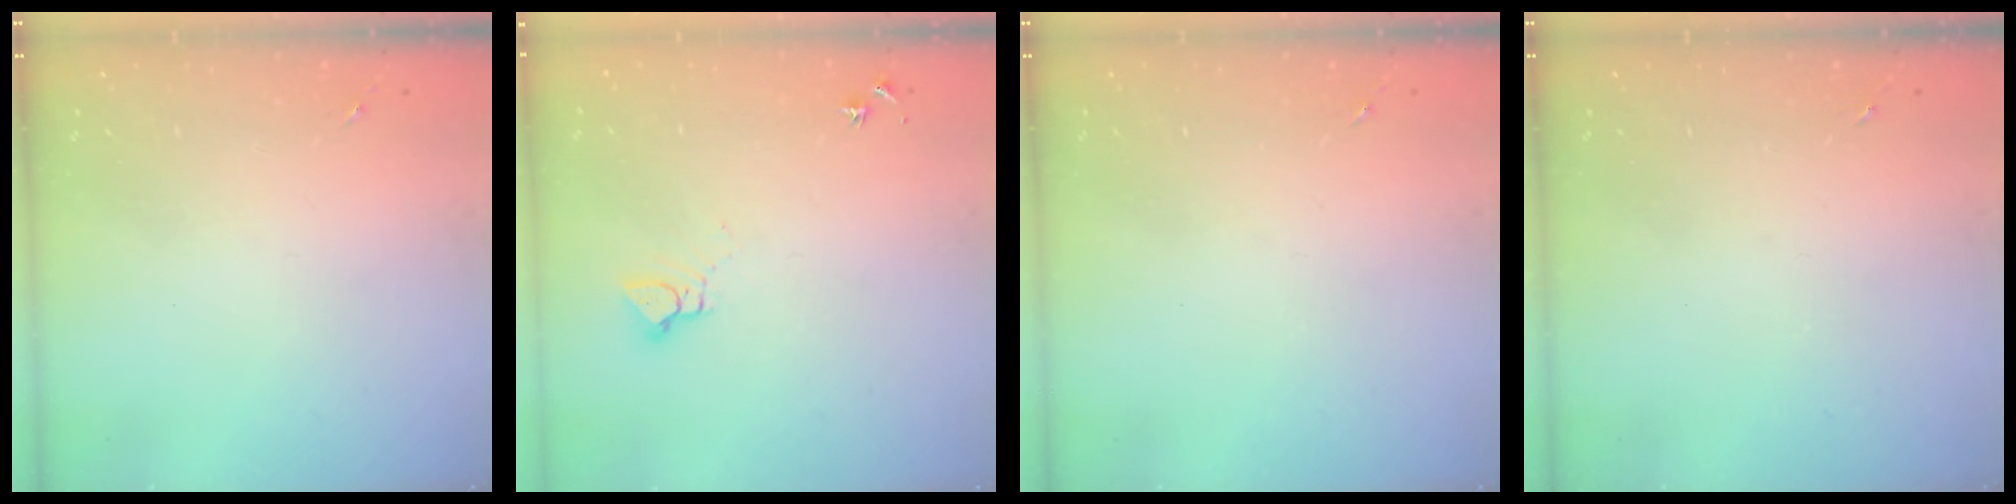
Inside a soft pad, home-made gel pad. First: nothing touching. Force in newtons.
{"total": 4.4, "press": 4.3, "slide": 0.4}
{"total": 0.0}
{"total": 0.0}